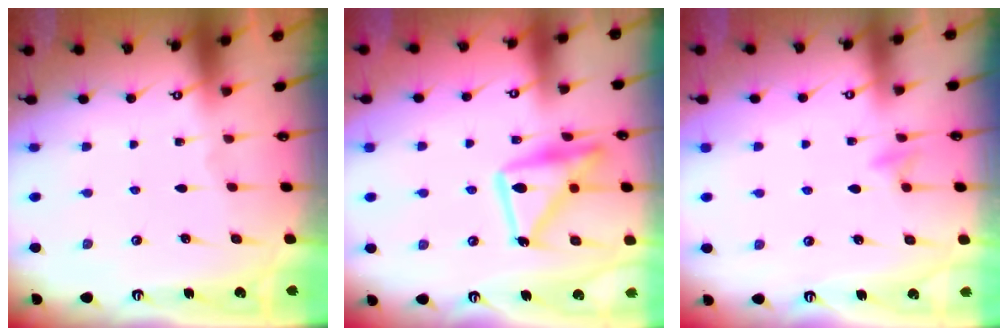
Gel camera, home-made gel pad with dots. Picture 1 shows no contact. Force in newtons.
{"total": 17.7, "press": 17.6, "slide": 1.1}
{"total": 5.6, "press": 5.6, "slide": 0.7}